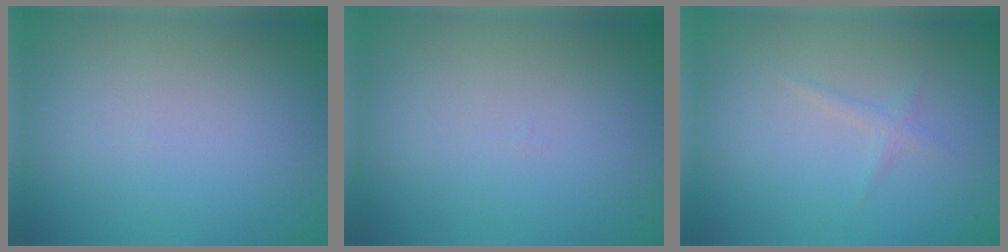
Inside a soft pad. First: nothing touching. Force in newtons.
{"total": 0.0}
{"total": 0.8, "press": 0.8, "slide": 0.0}